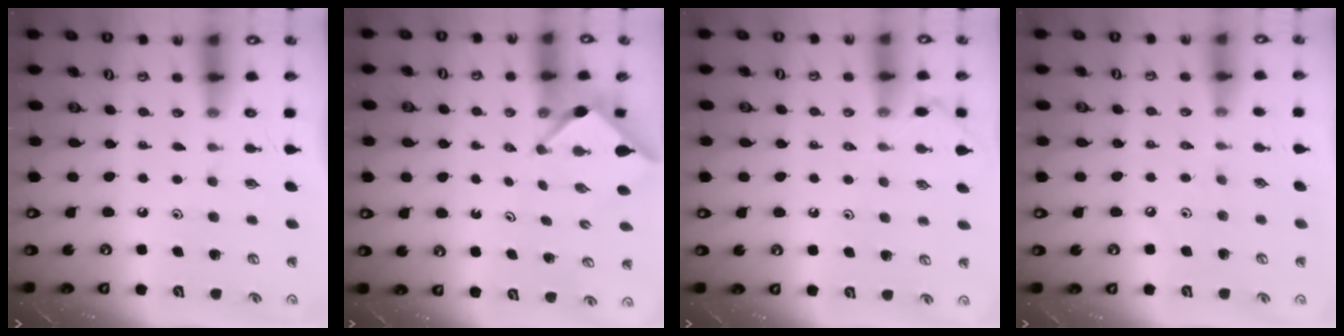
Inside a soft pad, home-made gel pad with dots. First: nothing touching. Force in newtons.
{"total": 2.4, "press": 2.4, "slide": 0.3}
{"total": 3.5, "press": 3.4, "slide": 0.6}
{"total": 2.1, "press": 2.1, "slide": 0.4}